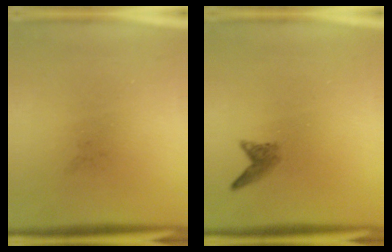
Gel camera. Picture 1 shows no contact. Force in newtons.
{"total": 1.5}